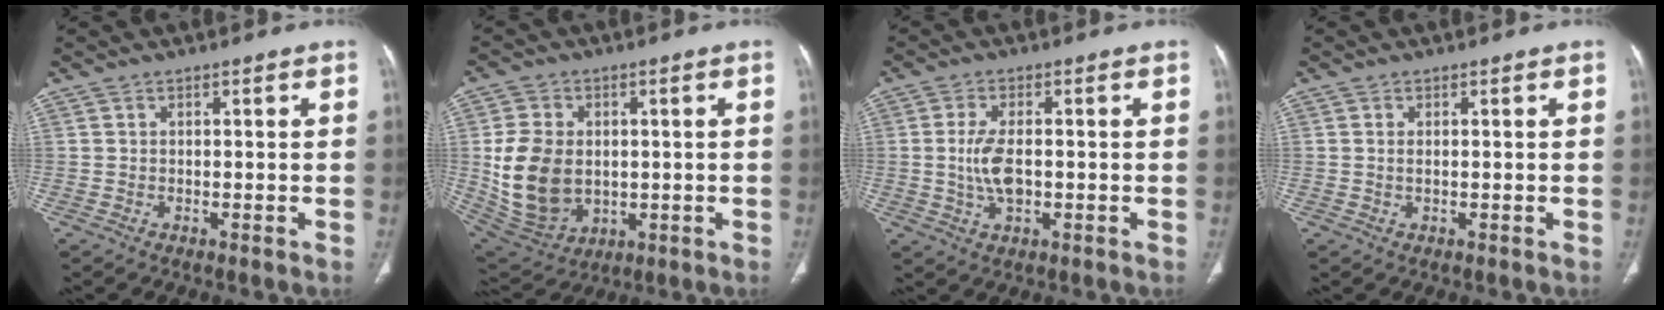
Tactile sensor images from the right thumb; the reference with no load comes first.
{"total": 15.1, "force": [0.2, 11.2, 10.1], "torque": [-0.177, -0.008, 0.029]}
{"total": 6.2, "force": [-0.3, 3.0, 5.4], "torque": [-0.114, -0.002, -0.007]}
{"total": 0.9, "force": [0.2, 0.4, 0.8], "torque": [-0.019, -0.001, 0.004]}